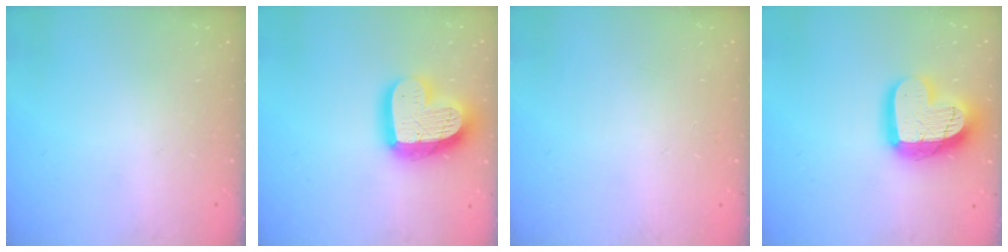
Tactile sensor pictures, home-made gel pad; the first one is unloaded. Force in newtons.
{"total": 19.5, "press": 19.4, "slide": 1.7}
{"total": 0.0}
{"total": 18.9, "press": 18.8, "slide": 1.5}